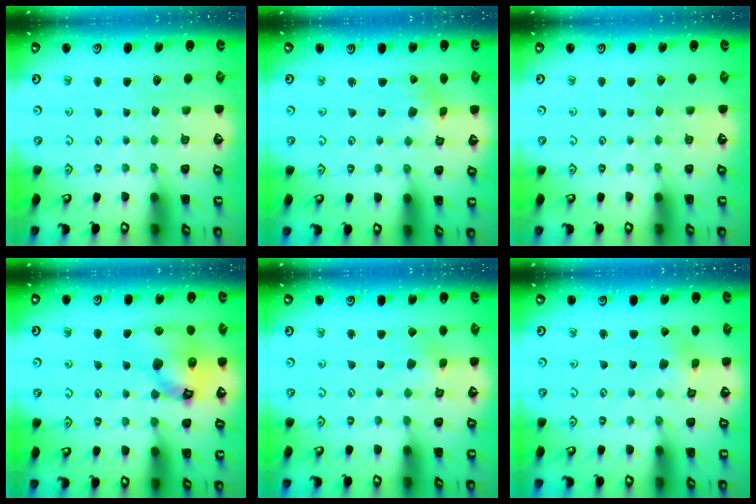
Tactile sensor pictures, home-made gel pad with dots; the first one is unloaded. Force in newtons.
{"total": 1.1, "press": 1.1, "slide": 0.2}
{"total": 0.0}
{"total": 15.4, "press": 15.2, "slide": 2.2}
{"total": 1.7, "press": 1.7, "slide": 0.3}
{"total": 1.5, "press": 1.5, "slide": 0.3}